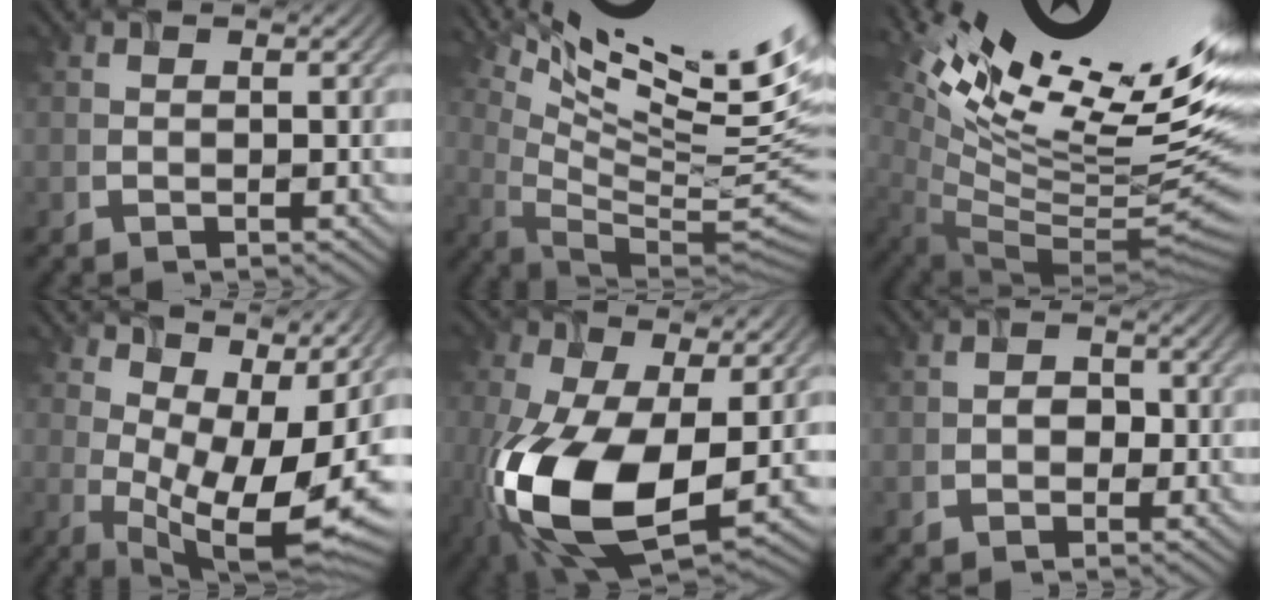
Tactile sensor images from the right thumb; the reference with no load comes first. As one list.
[{"total": 17.7, "force": [10.8, 3.5, 13.6], "torque": [-0.193, -0.004, 0.159]}, {"total": 16.5, "force": [7.5, 4.8, 13.9], "torque": [-0.219, 0.005, 0.142]}, {"total": 11.8, "force": [4.2, 5.1, 9.8], "torque": [-0.163, -0.006, 0.090]}, {"total": 17.0, "force": [-3.9, 9.6, 13.4], "torque": [-0.300, -0.045, -0.055]}, {"total": 1.9, "force": [-1.2, 1.5, 0.4], "torque": [-0.002, -0.004, -0.025]}]